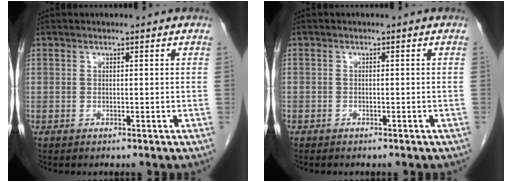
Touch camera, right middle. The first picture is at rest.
{"total": 0.8, "force": [-0.5, 0.5, 0.0], "torque": [-0.005, 0.002, -0.008]}